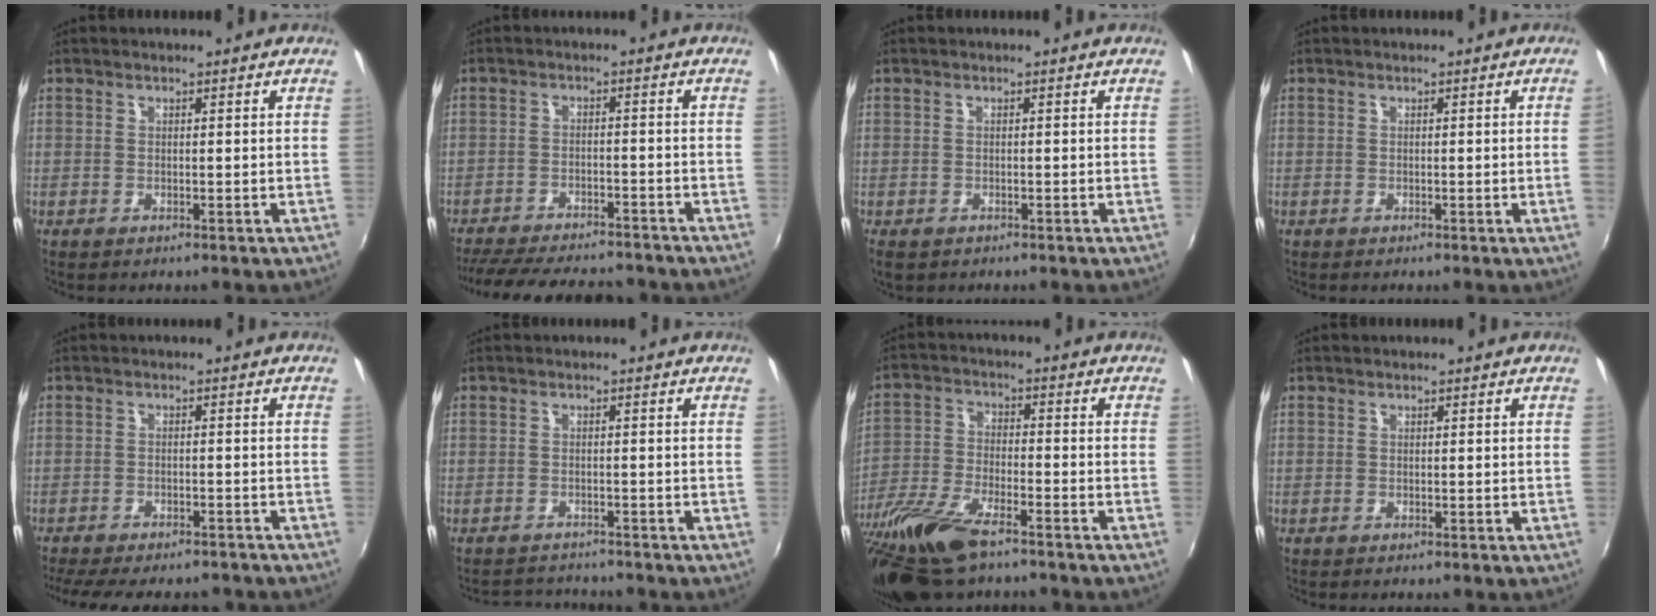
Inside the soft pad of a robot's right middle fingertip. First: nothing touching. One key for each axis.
{"total": 17.6, "fx": -15.3, "fy": 4.4, "fz": 7.5, "tx": -0.156, "ty": -0.014, "tz": -0.217}
{"total": 2.5, "fx": -1.5, "fy": 1.5, "fz": 1.2, "tx": -0.026, "ty": -0.011, "tz": -0.023}
{"total": 1.0, "fx": 0.0, "fy": -0.6, "fz": 0.8, "tx": -0.005, "ty": -0.006, "tz": 0.001}
{"total": 13.9, "fx": -11.9, "fy": 3.7, "fz": 6.2, "tx": -0.131, "ty": -0.023, "tz": -0.164}
{"total": 3.9, "fx": -3.8, "fy": 0.8, "fz": 0.1, "tx": -0.015, "ty": 0.006, "tz": -0.063}
{"total": 16.0, "fx": -11.9, "fy": 4.6, "fz": 9.8, "tx": -0.218, "ty": -0.037, "tz": -0.231}
{"total": 0.0}